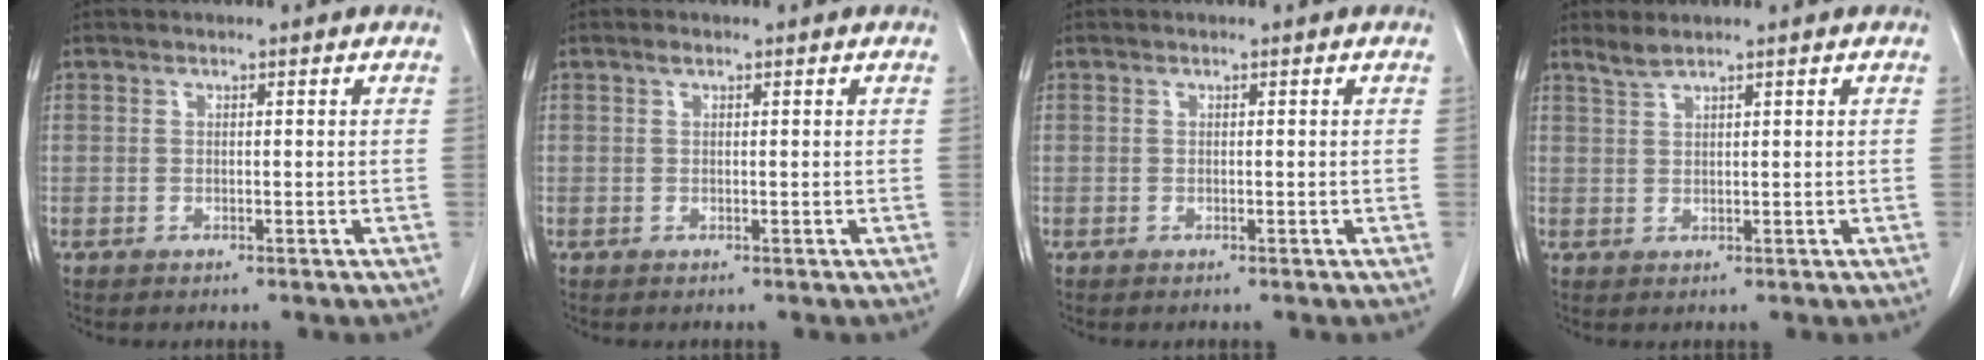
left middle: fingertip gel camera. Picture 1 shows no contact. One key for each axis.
{"total": 0.6, "fx": 0.4, "fy": 0.3, "fz": 0.4, "tx": -0.007, "ty": 0.003, "tz": 0.006}
{"total": 0.0}
{"total": 1.7, "fx": 1.5, "fy": -0.2, "fz": 0.7, "tx": -0.016, "ty": 0.005, "tz": 0.035}